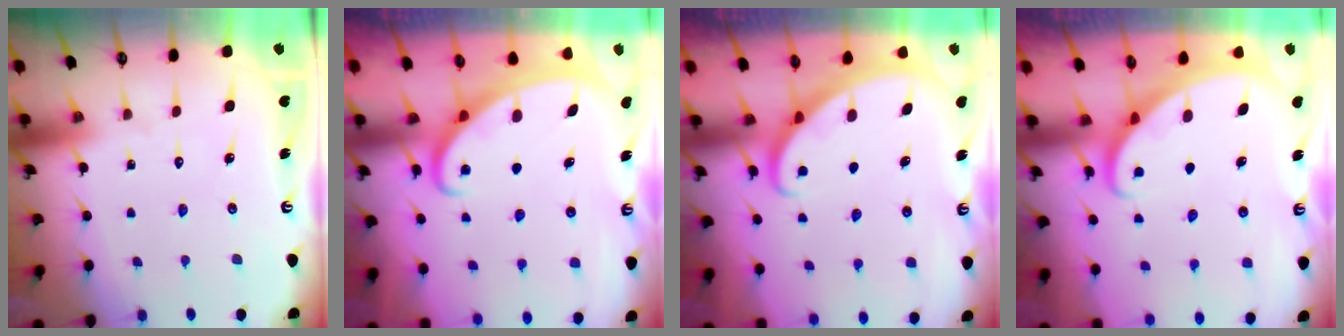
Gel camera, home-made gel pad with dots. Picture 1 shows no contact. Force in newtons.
{"total": 2.4, "press": 2.4, "slide": 0.4}
{"total": 2.7, "press": 2.7, "slide": 0.2}
{"total": 2.6, "press": 2.6, "slide": 0.3}